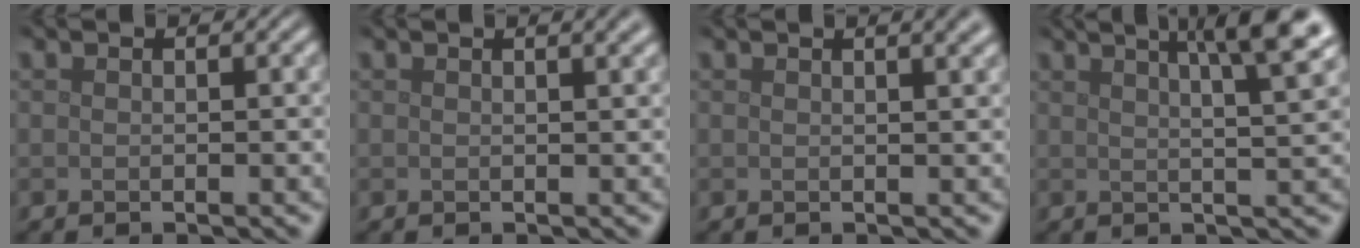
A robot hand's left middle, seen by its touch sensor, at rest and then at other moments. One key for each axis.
{"total": 2.2, "fx": 1.3, "fy": 0.8, "fz": 1.6, "tx": -0.008, "ty": 0.004, "tz": 0.011}
{"total": 3.0, "fx": 1.7, "fy": 1.2, "fz": 2.2, "tx": -0.006, "ty": 0.012, "tz": 0.007}
{"total": 9.2, "fx": 4.6, "fy": 3.0, "fz": 7.5, "tx": -0.058, "ty": 0.047, "tz": 0.033}